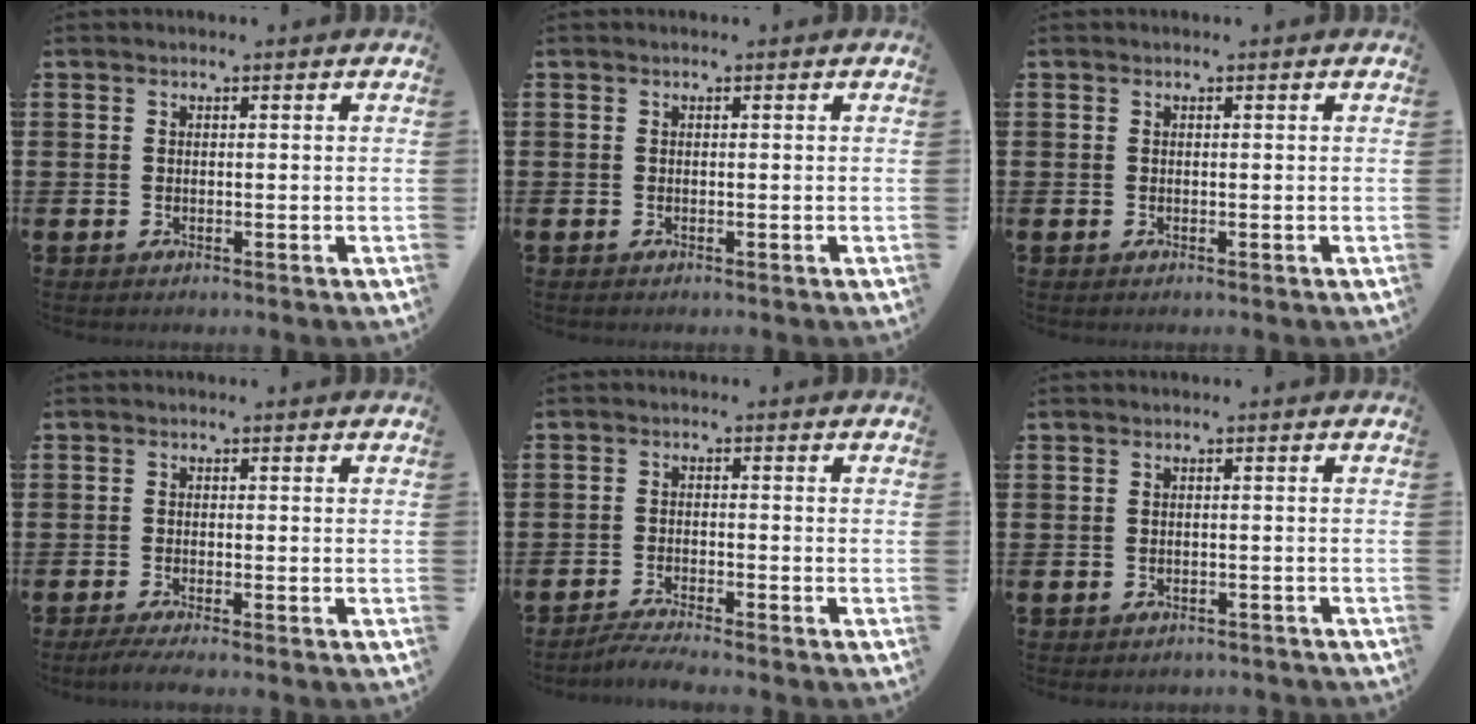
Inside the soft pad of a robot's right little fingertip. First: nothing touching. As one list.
[{"total": 0.0}, {"total": 0.0}, {"total": 1.5, "force": [-1.0, 0.1, 1.1], "torque": [-0.018, -0.001, -0.018]}, {"total": 2.1, "force": [-2.0, -0.2, 0.6], "torque": [-0.011, 0.004, -0.040]}, {"total": 0.6, "force": [-0.6, 0.1, 0.0], "torque": [-0.003, -0.002, -0.013]}]